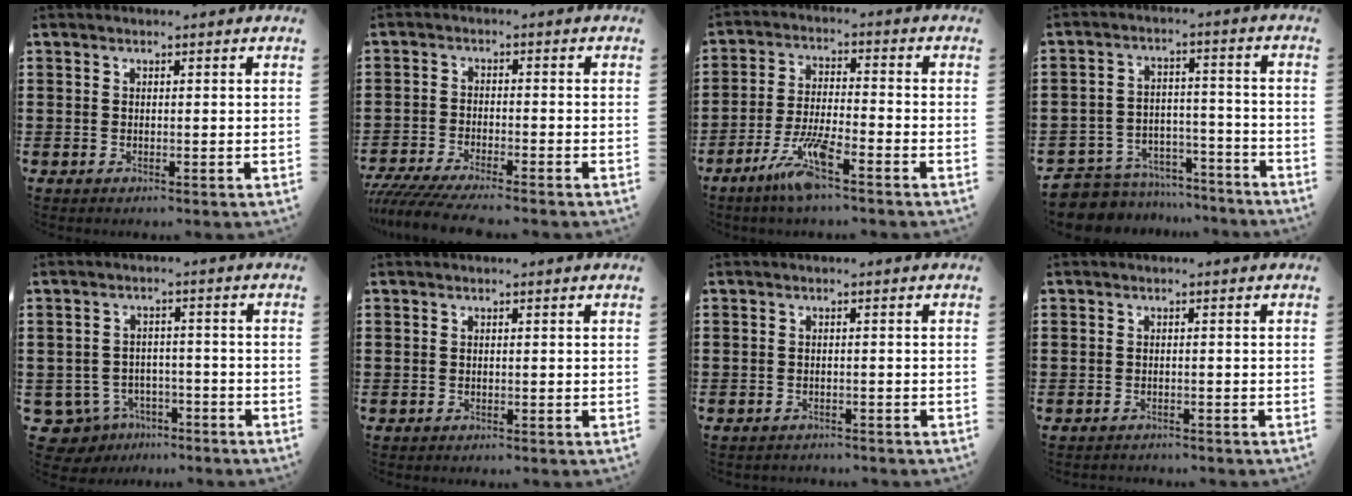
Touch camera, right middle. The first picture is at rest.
{"total": 4.6, "force": [-4.3, 0.3, 1.6], "torque": [-0.047, -0.017, -0.090]}
{"total": 7.5, "force": [-4.8, 1.1, 5.7], "torque": [-0.130, -0.010, -0.092]}
{"total": 7.3, "force": [-7.1, 1.5, 0.3], "torque": [-0.013, 0.018, -0.146]}
{"total": 4.5, "force": [-3.8, 2.3, 0.8], "torque": [-0.044, 0.000, -0.082]}
{"total": 0.0}
{"total": 1.2, "force": [-1.2, 0.3, -0.1], "torque": [-0.001, 0.003, -0.028]}
{"total": 1.3, "force": [-1.2, 0.5, -0.2], "torque": [0.002, 0.003, -0.028]}